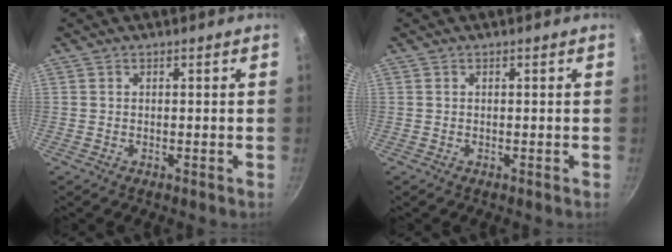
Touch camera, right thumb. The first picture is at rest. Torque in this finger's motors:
{"motor_torque": [-0.13, 0.13, 0.16, -0.01, 0.03]}